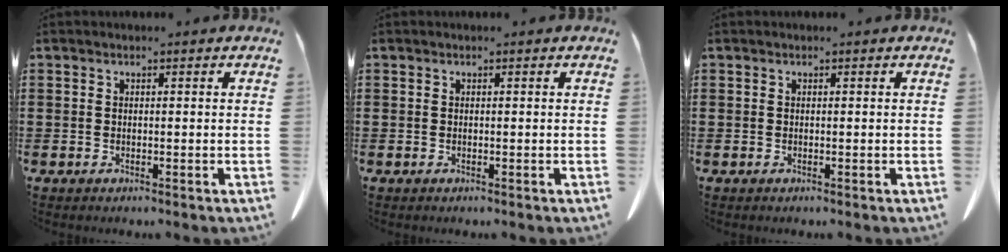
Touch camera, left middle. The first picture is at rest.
{"total": 0.0}
{"total": 0.0}